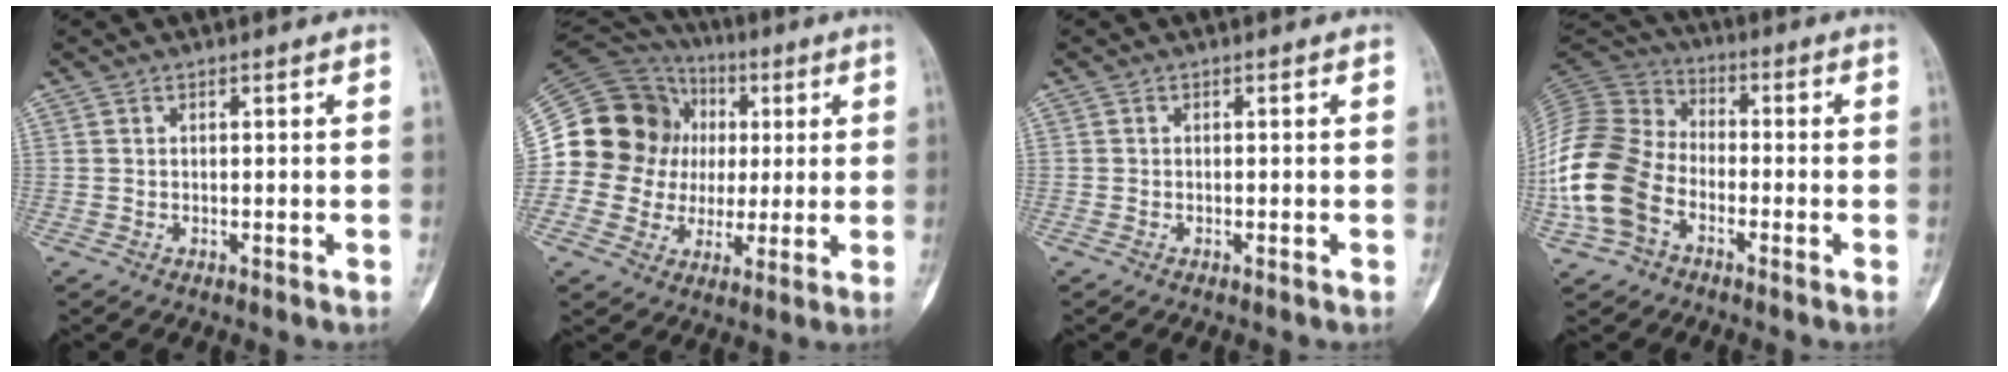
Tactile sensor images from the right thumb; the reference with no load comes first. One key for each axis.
{"total": 19.5, "fx": 1.9, "fy": 17.9, "fz": 7.7, "tx": -0.112, "ty": 0.049, "tz": 0.046}
{"total": 0.0}
{"total": 17.1, "fx": -5.5, "fy": 12.2, "fz": 10.7, "tx": -0.228, "ty": 0.039, "tz": -0.114}